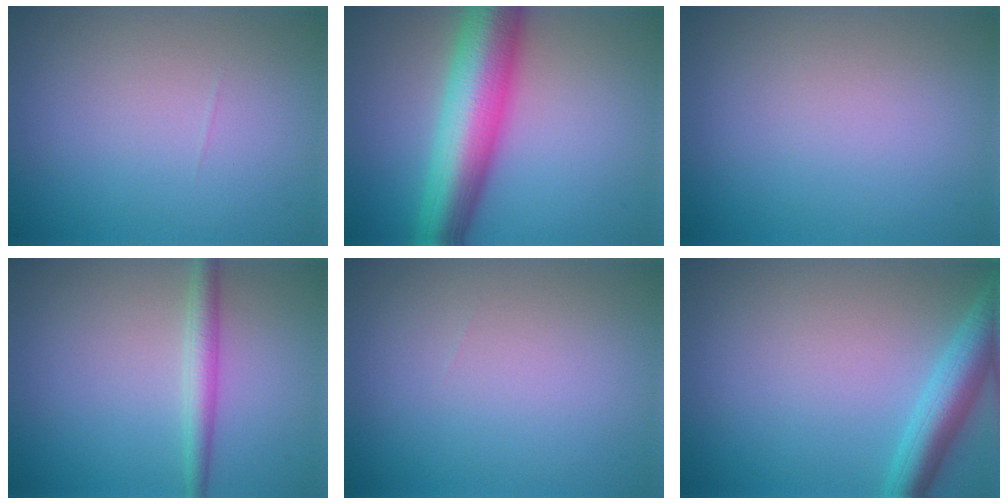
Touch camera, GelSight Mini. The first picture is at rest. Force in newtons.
{"total": 10.3, "press": 10.3, "slide": 0.1}
{"total": 0.0}
{"total": 2.3, "press": 2.3, "slide": 0.0}
{"total": 0.0}
{"total": 4.5, "press": 4.5, "slide": 0.2}